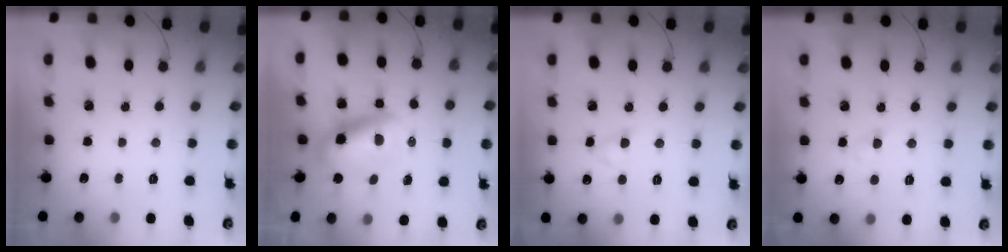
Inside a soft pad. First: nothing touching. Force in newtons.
{"total": 7.3, "press": 7.0, "slide": 1.8}
{"total": 2.8, "press": 2.6, "slide": 1.1}
{"total": 2.7, "press": 2.5, "slide": 1.1}